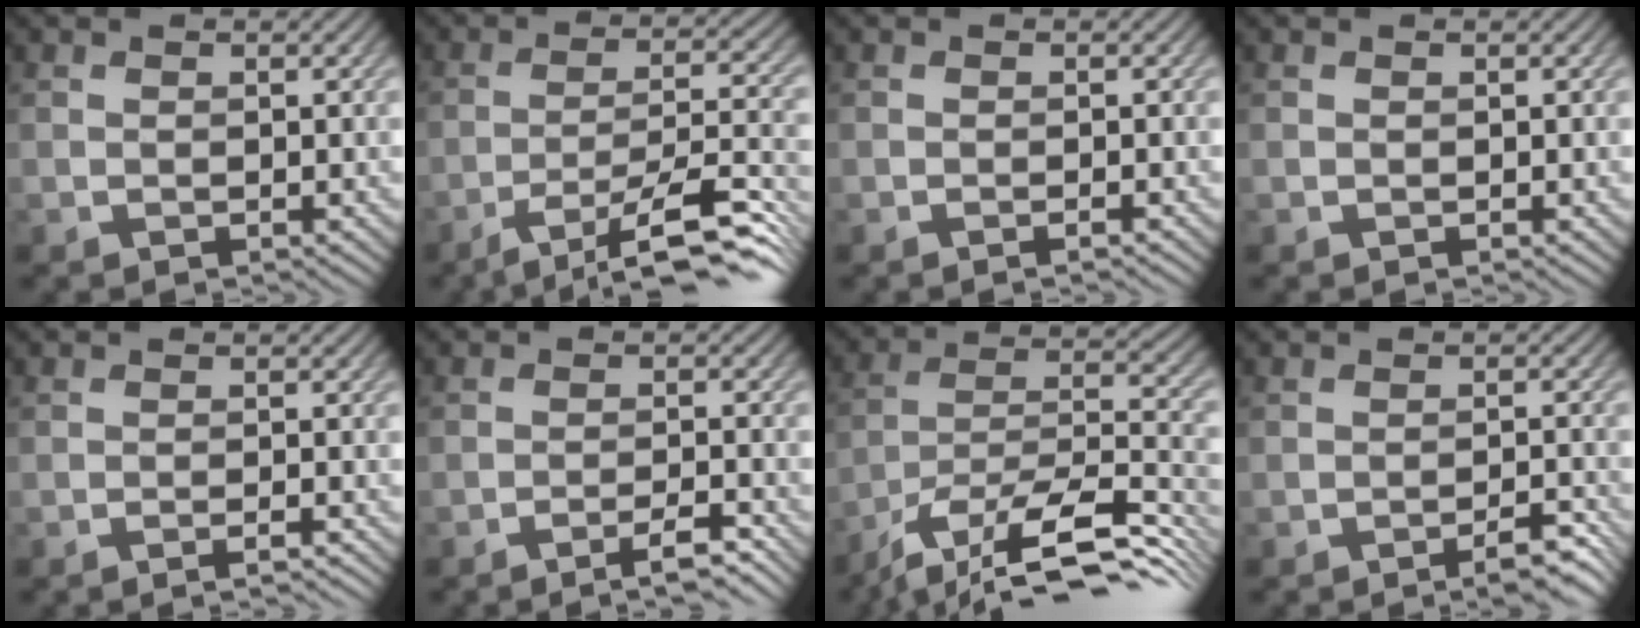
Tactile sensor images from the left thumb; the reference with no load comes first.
{"total": 12.2, "force": [-8.5, 2.5, 8.3], "torque": [-0.152, 0.003, -0.134]}
{"total": 0.9, "force": [-0.6, 0.1, 0.7], "torque": [-0.010, 0.002, -0.015]}
{"total": 0.0}
{"total": 1.6, "force": [-1.1, 0.2, 1.2], "torque": [-0.013, 0.005, -0.026]}
{"total": 4.3, "force": [-3.2, 0.5, 2.8], "torque": [-0.041, 0.013, -0.060]}
{"total": 17.1, "force": [-12.6, 5.1, 10.3], "torque": [-0.204, -0.016, -0.206]}
{"total": 3.6, "force": [-2.7, 0.6, 2.4], "torque": [-0.035, 0.005, -0.039]}